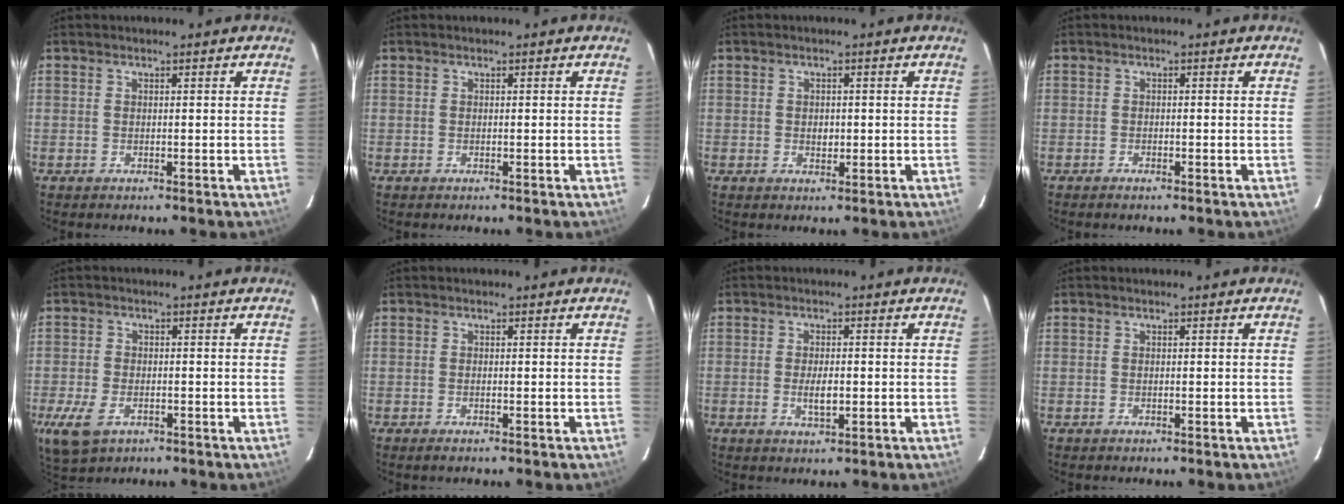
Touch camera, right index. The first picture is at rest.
{"total": 0.0}
{"total": 1.6, "force": [-0.1, 1.2, 1.0], "torque": [-0.017, 0.002, -0.001]}
{"total": 0.9, "force": [-0.8, 0.3, 0.4], "torque": [-0.010, 0.000, -0.017]}
{"total": 7.7, "force": [-3.4, 4.6, 5.2], "torque": [-0.126, -0.017, -0.061]}
{"total": 0.8, "force": [-0.4, -0.1, 0.7], "torque": [-0.012, 0.001, -0.008]}
{"total": 3.6, "force": [-0.6, 1.3, 3.3], "torque": [-0.060, -0.005, -0.009]}
{"total": 0.0}